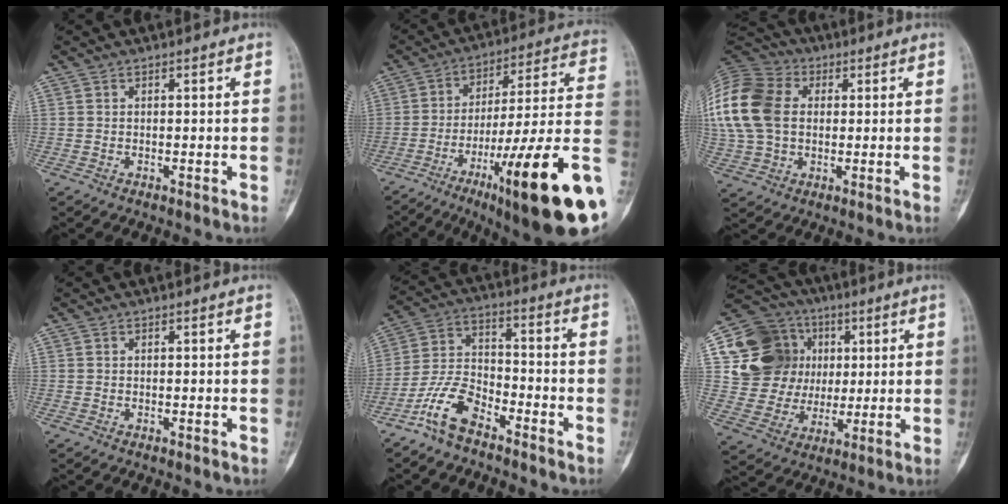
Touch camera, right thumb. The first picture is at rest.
{"total": 26.2, "force": [-9.4, 2.9, 24.3], "torque": [-0.323, 0.040, -0.139]}
{"total": 20.5, "force": [2.7, 15.0, 13.7], "torque": [-0.319, 0.026, 0.051]}
{"total": 0.0}
{"total": 9.6, "force": [-6.8, 4.3, 5.4], "torque": [-0.114, 0.048, -0.140]}
{"total": 17.2, "force": [3.9, 15.6, 5.9], "torque": [-0.066, 0.022, 0.083]}